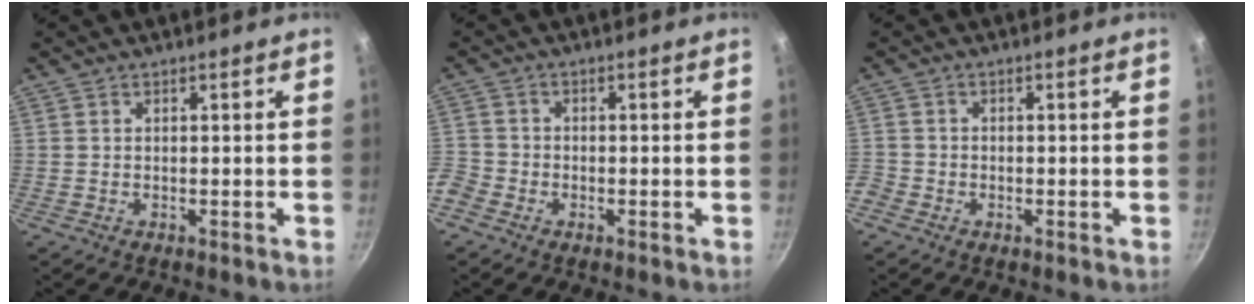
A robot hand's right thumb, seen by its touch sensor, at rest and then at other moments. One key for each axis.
{"total": 6.0, "fx": -2.8, "fy": 4.8, "fz": 2.3, "tx": -0.058, "ty": 0.018, "tz": -0.066}
{"total": 3.1, "fx": -1.7, "fy": 2.4, "fz": 1.0, "tx": -0.030, "ty": 0.007, "tz": -0.039}